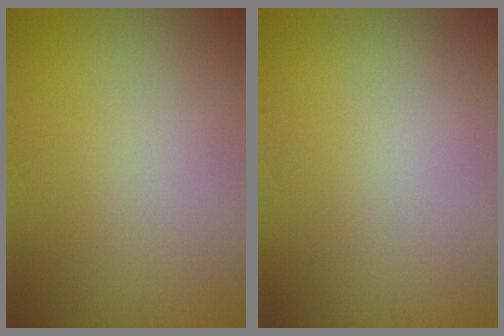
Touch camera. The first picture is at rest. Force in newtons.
{"total": 0.0}